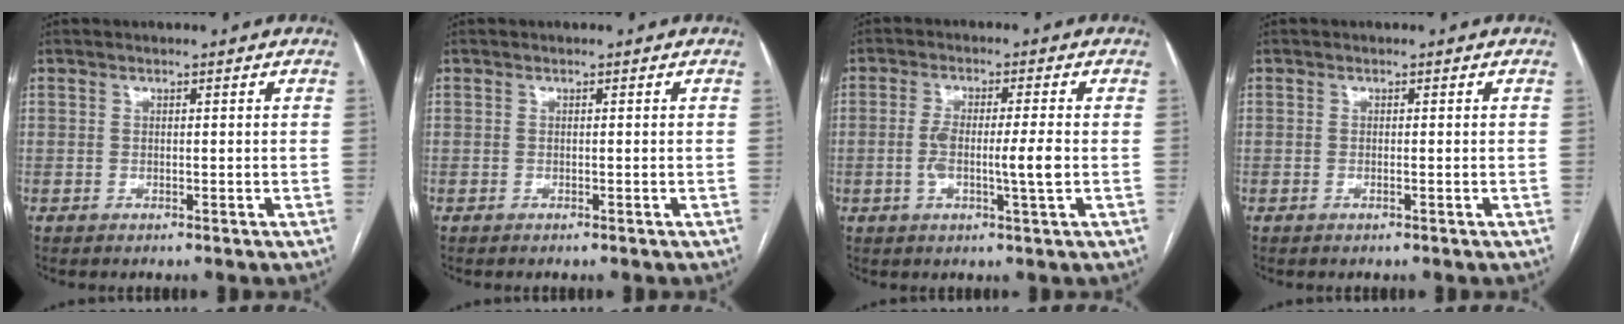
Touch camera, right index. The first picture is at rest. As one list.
[{"total": 0.0}, {"total": 6.2, "force": [-0.9, 0.1, 6.1], "torque": [-0.115, 0.001, -0.016]}, {"total": 0.0}]